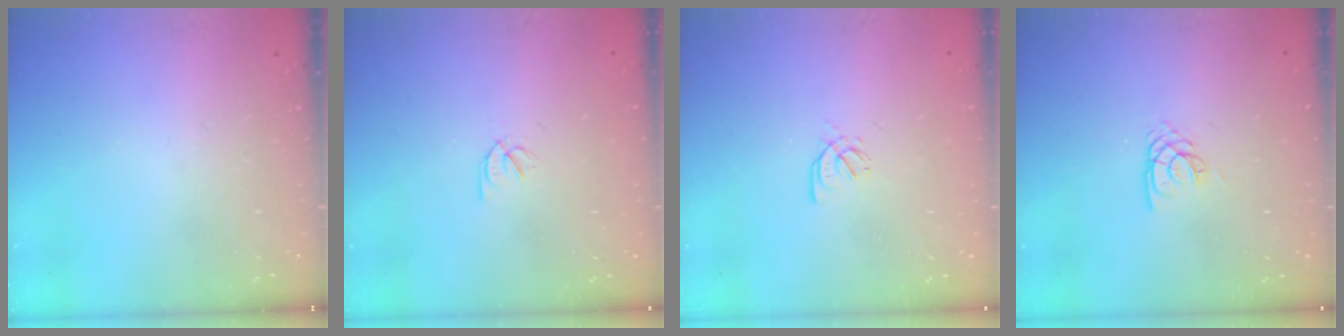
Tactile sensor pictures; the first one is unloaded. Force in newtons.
{"total": 2.1, "press": 2.1, "slide": 0.4}
{"total": 1.7, "press": 1.6, "slide": 0.5}
{"total": 1.9, "press": 1.9, "slide": 0.2}